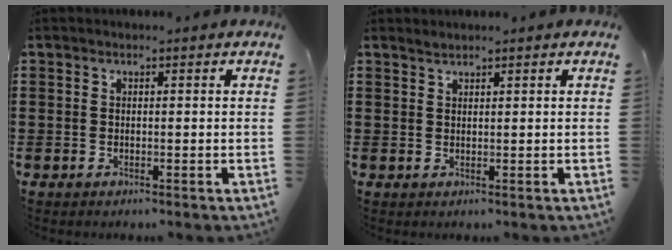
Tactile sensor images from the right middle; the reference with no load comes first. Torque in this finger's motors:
{"motor_torque": [0.00, 0.00, 0.00, -0.01]}